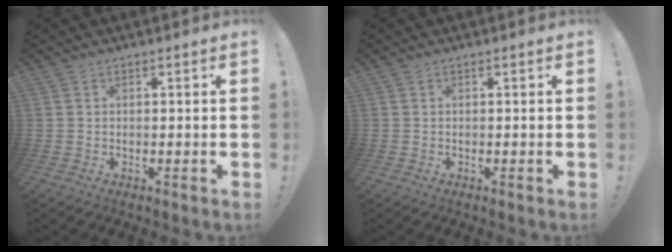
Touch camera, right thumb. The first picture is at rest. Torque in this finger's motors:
{"motor_torque": [0.18, 0.02, 0.19, -0.09, 0.01]}